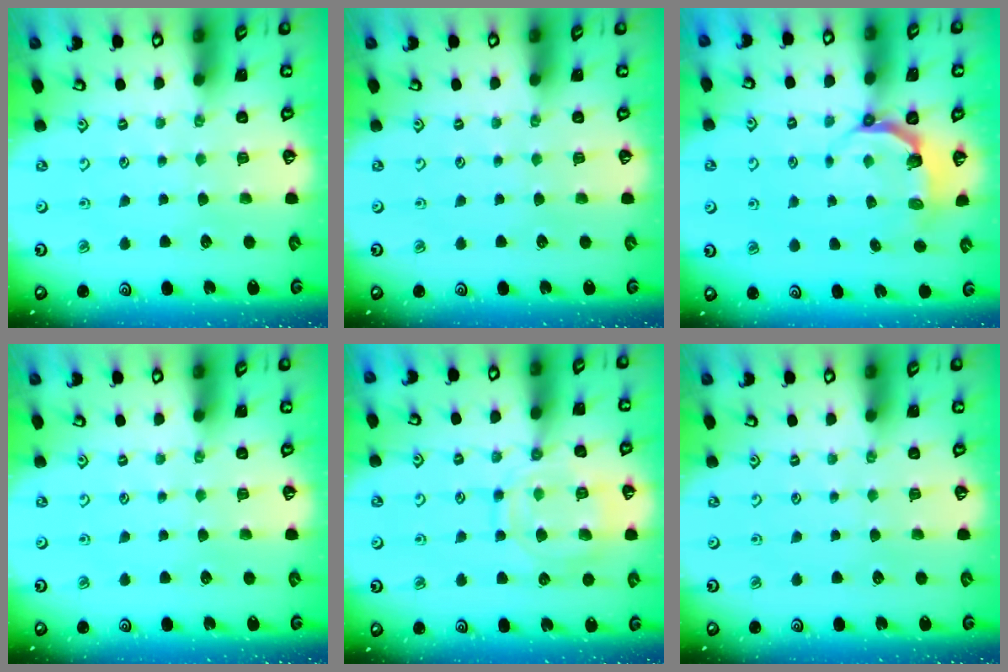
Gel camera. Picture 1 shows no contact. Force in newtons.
{"total": 0.0}
{"total": 4.6, "press": 3.0, "slide": 3.5}
{"total": 0.0}
{"total": 14.5, "press": 14.5, "slide": 1.3}
{"total": 0.0}